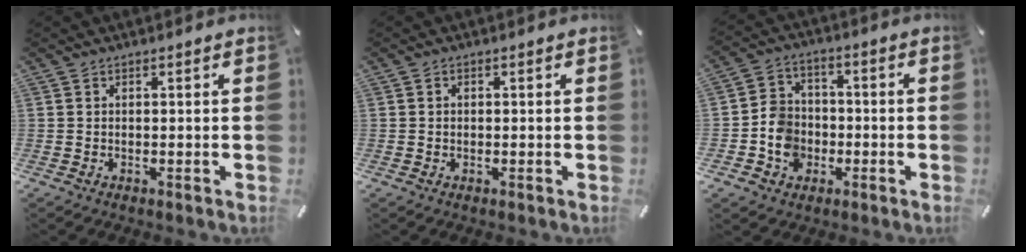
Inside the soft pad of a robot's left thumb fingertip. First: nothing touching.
{"total": 0.7, "force": [-0.1, 0.6, 0.4], "torque": [-0.009, 0.003, -0.003]}
{"total": 8.9, "force": [-2.5, 8.0, 3.1], "torque": [-0.063, 0.022, -0.044]}